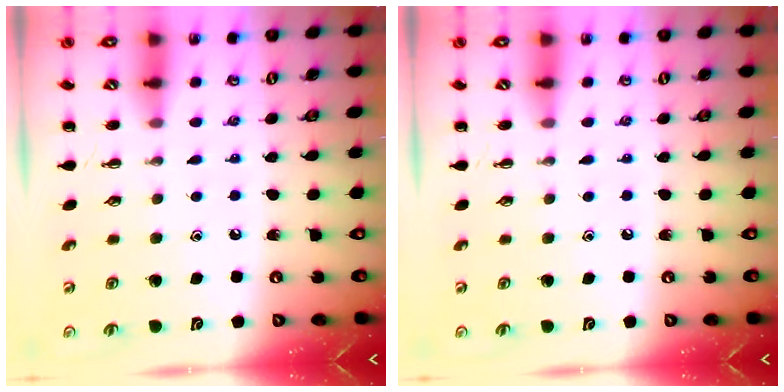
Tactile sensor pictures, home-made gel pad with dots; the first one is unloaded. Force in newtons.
{"total": 0.0}